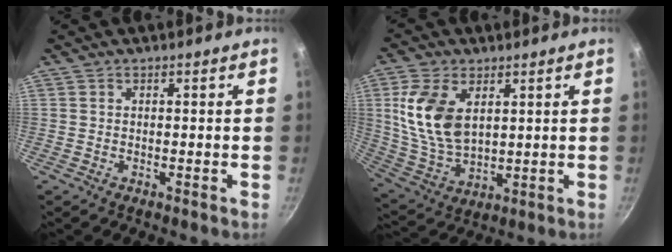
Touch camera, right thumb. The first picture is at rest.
{"total": 13.5, "force": [3.7, 8.0, 10.2], "torque": [-0.188, -0.021, 0.084]}